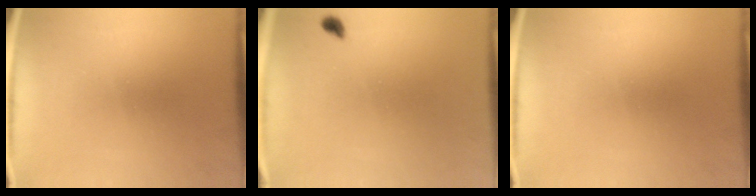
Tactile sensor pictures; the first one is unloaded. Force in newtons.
{"total": 1.4}
{"total": 0.0}